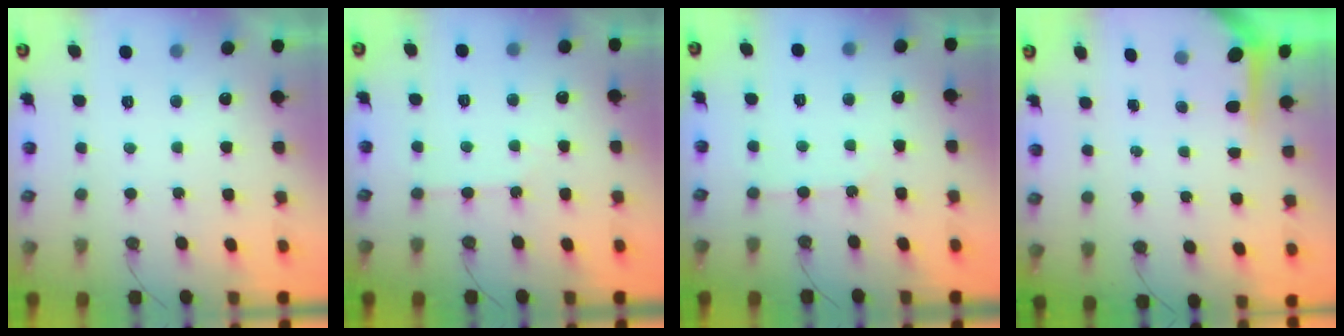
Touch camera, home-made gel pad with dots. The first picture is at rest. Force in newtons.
{"total": 2.6, "press": 2.6, "slide": 0.5}
{"total": 3.2, "press": 3.2, "slide": 0.5}
{"total": 3.6, "press": 3.6, "slide": 0.4}